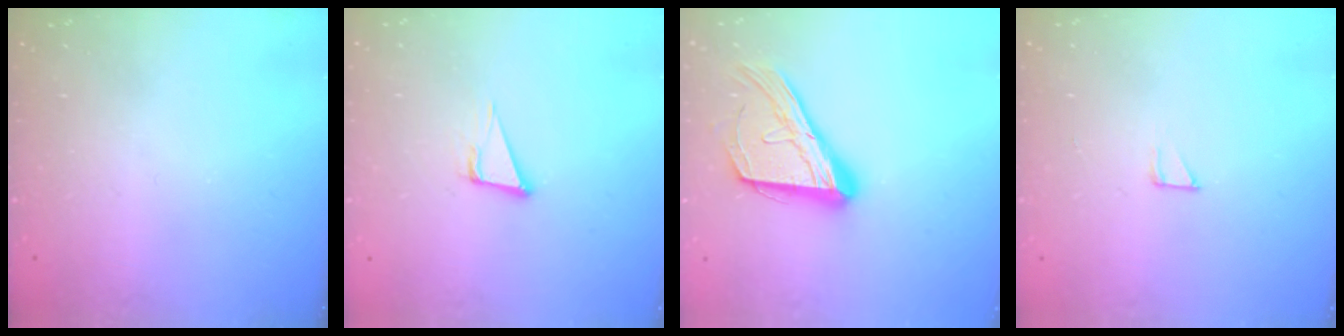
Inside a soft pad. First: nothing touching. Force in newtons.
{"total": 5.4, "press": 4.4, "slide": 3.1}
{"total": 15.8, "press": 15.7, "slide": 1.0}
{"total": 2.3, "press": 2.3, "slide": 0.2}